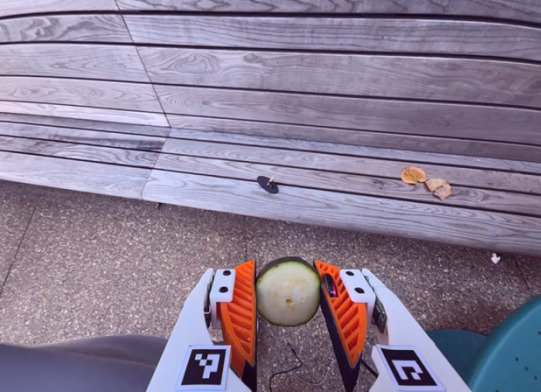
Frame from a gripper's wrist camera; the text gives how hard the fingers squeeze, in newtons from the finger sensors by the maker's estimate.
{"total": 11.5, "left": 11.8, "right": 11.2}